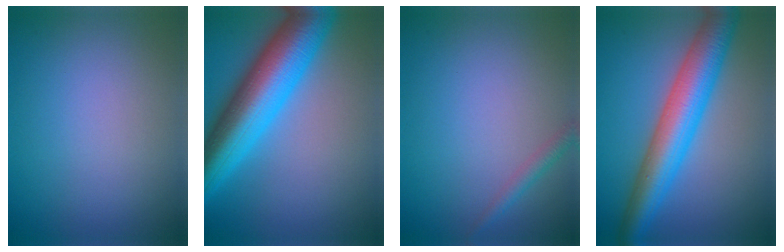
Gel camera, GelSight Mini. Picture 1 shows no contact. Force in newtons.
{"total": 11.7, "press": 11.7, "slide": 0.2}
{"total": 1.4, "press": 1.4, "slide": 0.1}
{"total": 8.0, "press": 8.0, "slide": 0.2}